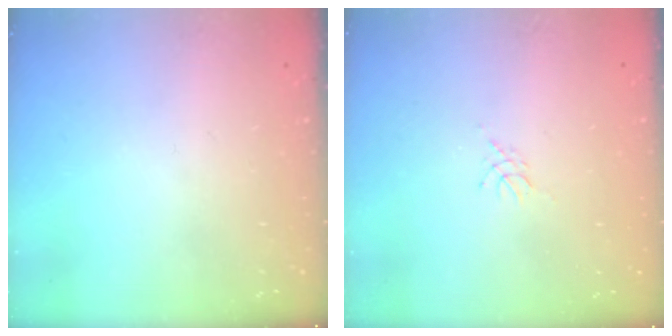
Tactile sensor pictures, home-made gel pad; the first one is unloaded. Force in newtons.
{"total": 3.2, "press": 3.1, "slide": 0.6}